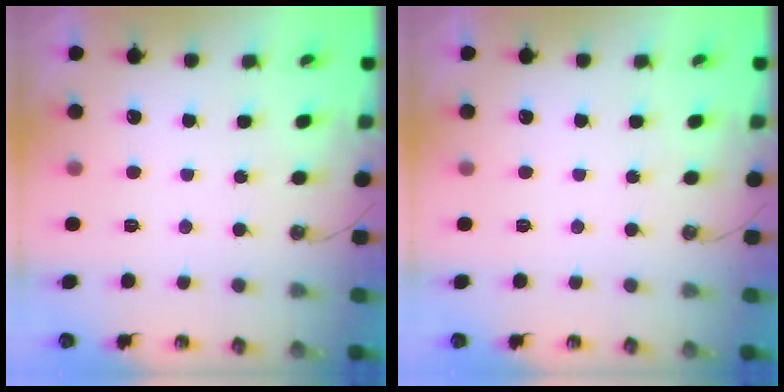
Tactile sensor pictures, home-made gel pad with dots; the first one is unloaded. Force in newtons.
{"total": 0.0}